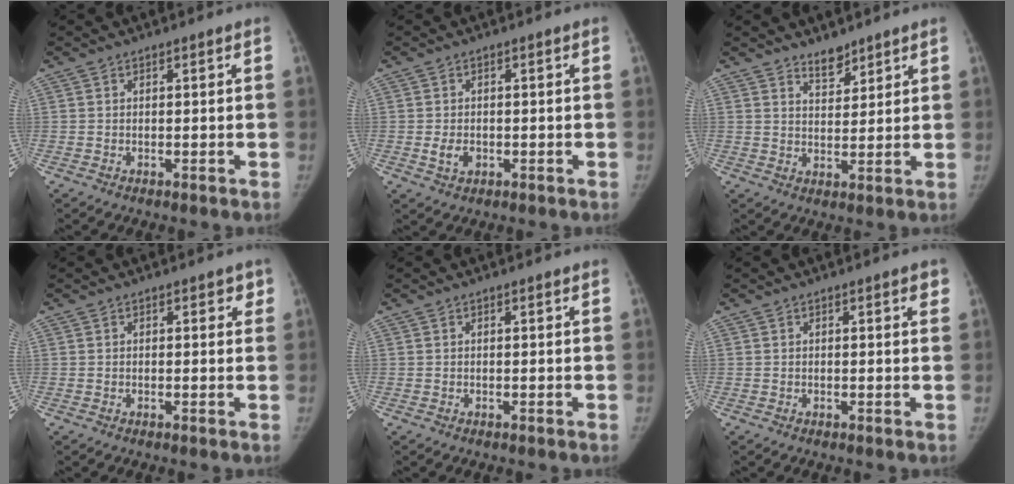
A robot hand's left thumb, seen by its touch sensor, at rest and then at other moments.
{"total": 2.7, "force": [-0.6, 1.9, 1.8], "torque": [-0.027, 0.001, -0.008]}
{"total": 3.8, "force": [3.3, 1.6, 1.1], "torque": [-0.001, -0.028, 0.056]}
{"total": 1.7, "force": [1.0, 1.0, 1.0], "torque": [0.007, -0.002, 0.007]}
{"total": 0.0}
{"total": 1.4, "force": [0.8, 0.4, 1.1], "torque": [-0.011, -0.002, 0.007]}